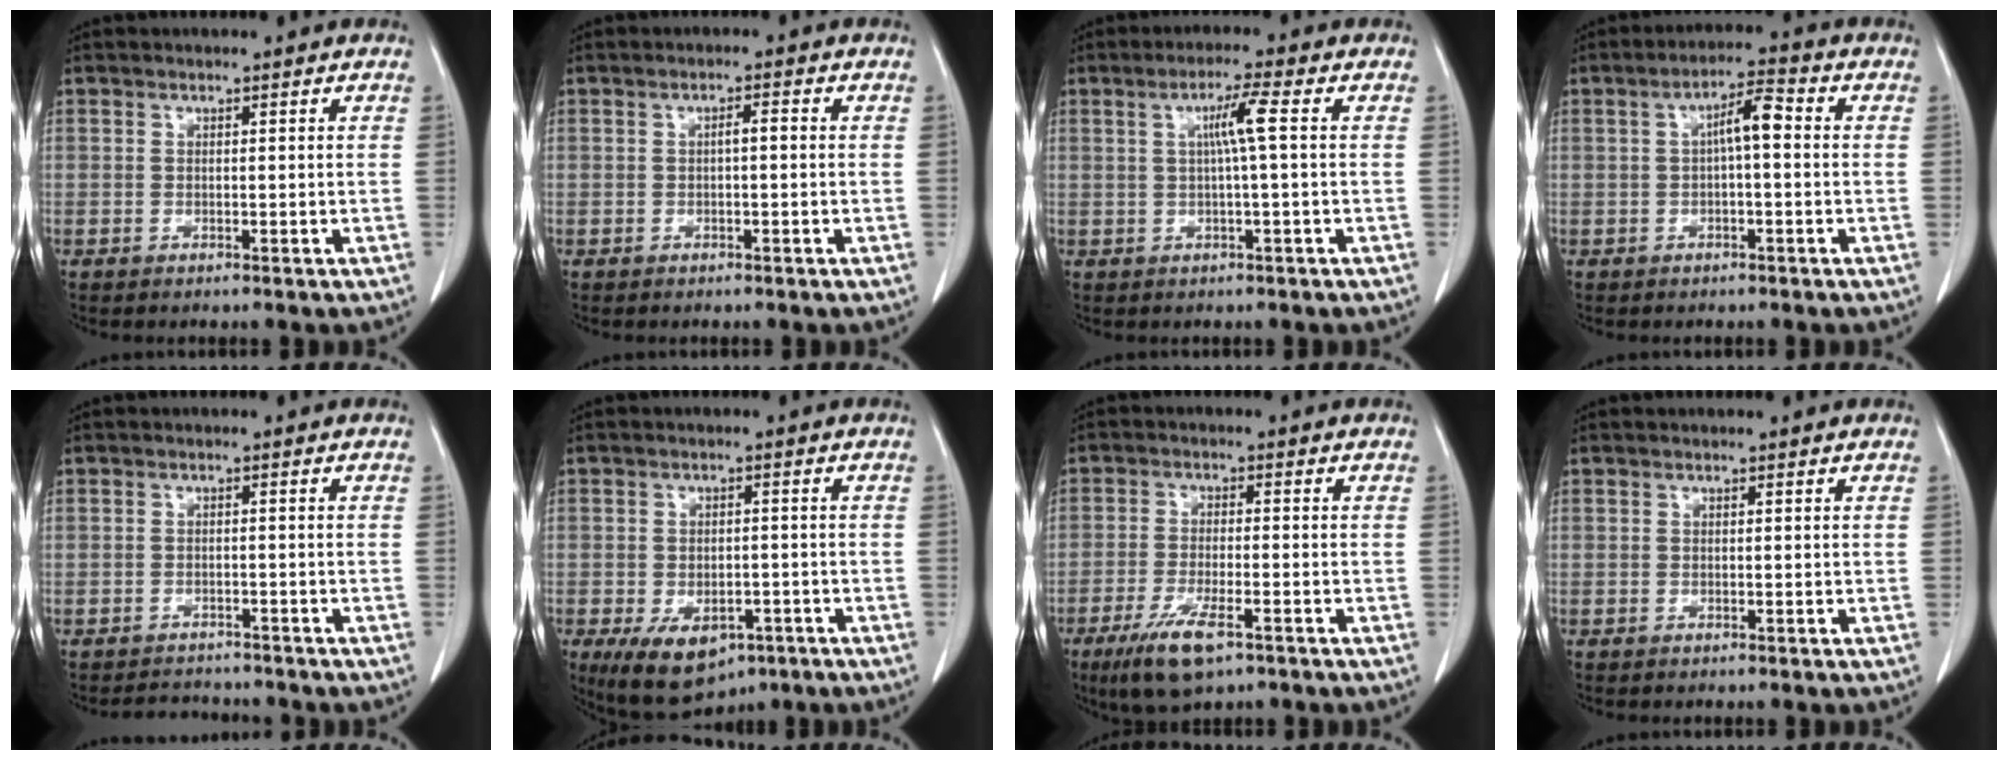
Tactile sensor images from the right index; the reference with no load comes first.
{"total": 1.5, "force": [0.0, 0.3, 1.5], "torque": [-0.026, 0.005, 0.000]}
{"total": 4.4, "force": [0.7, -0.7, 4.2], "torque": [-0.078, 0.006, 0.013]}
{"total": 4.7, "force": [0.3, 1.0, 4.6], "torque": [-0.078, 0.017, 0.002]}
{"total": 2.8, "force": [-2.6, 0.8, 0.0], "torque": [0.000, -0.004, -0.040]}
{"total": 10.0, "force": [-5.4, 5.7, 6.2], "torque": [-0.102, -0.007, -0.073]}
{"total": 7.8, "force": [-4.6, 1.8, 6.0], "torque": [-0.120, -0.019, -0.075]}
{"total": 0.0}